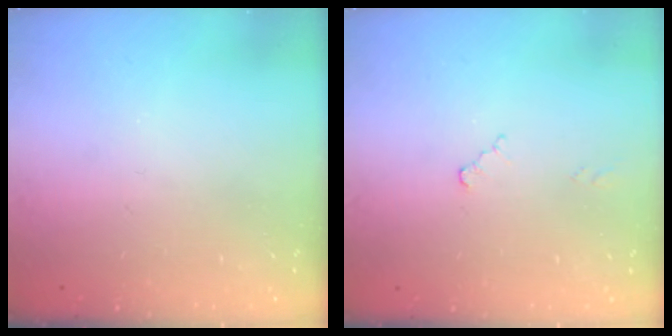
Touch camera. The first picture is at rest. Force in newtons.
{"total": 2.6, "press": 2.6, "slide": 0.3}